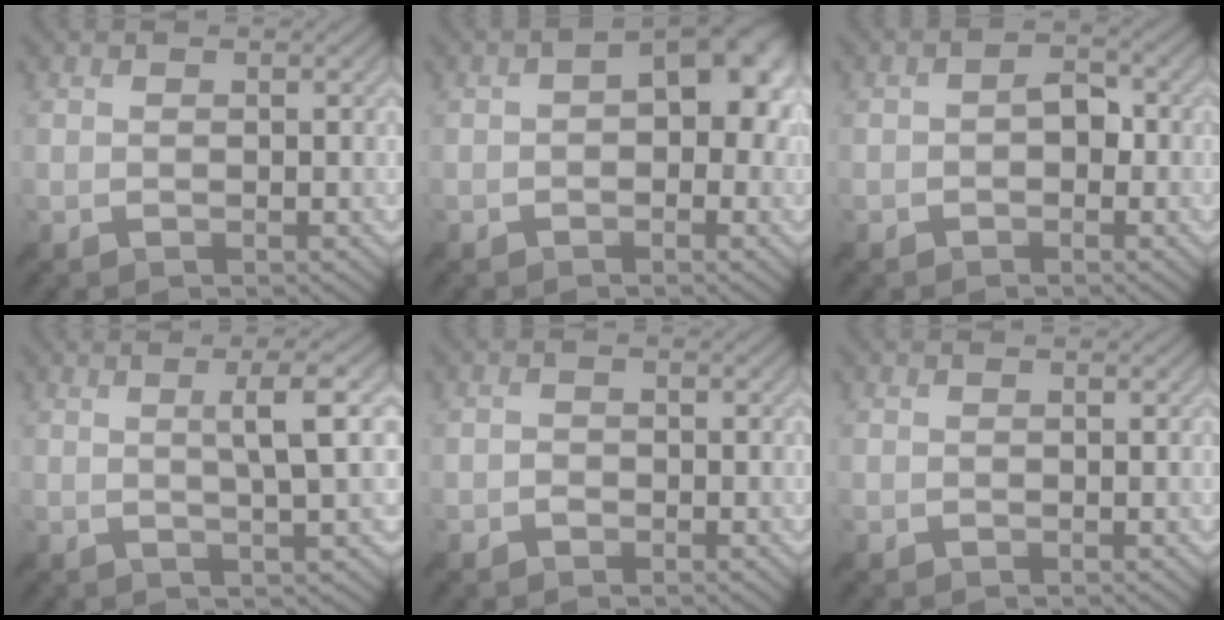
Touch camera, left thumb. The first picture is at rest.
{"total": 7.9, "force": [0.0, 4.6, 6.5], "torque": [-0.058, 0.017, -0.009]}
{"total": 2.5, "force": [-0.6, 1.6, 1.8], "torque": [-0.029, 0.005, -0.019]}
{"total": 6.5, "force": [1.3, 0.4, 6.3], "torque": [-0.112, 0.020, 0.023]}
{"total": 1.1, "force": [-0.6, 0.8, 0.4], "torque": [-0.006, 0.001, -0.014]}
{"total": 0.0}